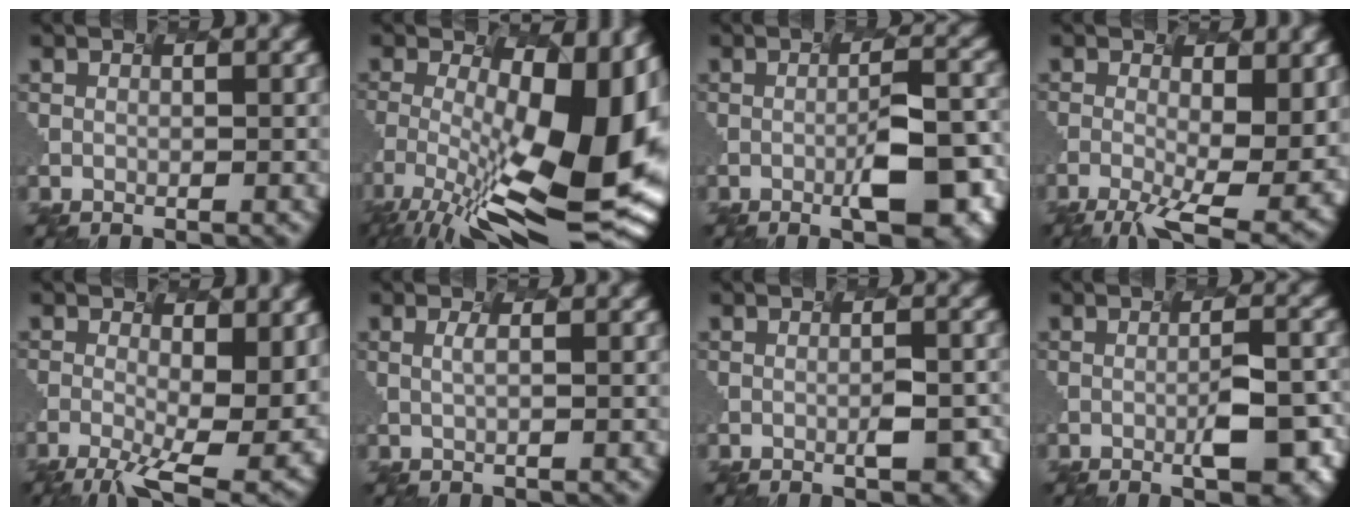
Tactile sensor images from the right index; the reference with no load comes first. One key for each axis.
{"total": 14.7, "fx": -3.7, "fy": 5.0, "fz": 13.3, "tx": -0.223, "ty": -0.025, "tz": -0.028}
{"total": 6.6, "fx": -2.1, "fy": 1.2, "fz": 6.1, "tx": -0.107, "ty": -0.022, "tz": -0.002}
{"total": 6.9, "fx": -1.9, "fy": 1.4, "fz": 6.5, "tx": -0.111, "ty": -0.025, "tz": 0.003}
{"total": 7.7, "fx": -1.7, "fy": 1.9, "fz": 7.3, "tx": -0.124, "ty": -0.024, "tz": 0.010}
{"total": 0.6, "fx": -0.3, "fy": -0.5, "fz": 0.1, "tx": -0.022, "ty": -0.009, "tz": 0.012}
{"total": 2.6, "fx": -1.3, "fy": 0.2, "fz": 2.2, "tx": -0.047, "ty": -0.013, "tz": 0.013}
{"total": 4.8, "fx": -1.8, "fy": 0.7, "fz": 4.4, "tx": -0.082, "ty": -0.019, "tz": 0.004}